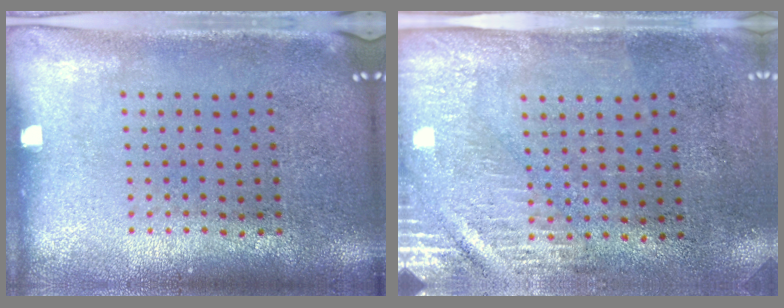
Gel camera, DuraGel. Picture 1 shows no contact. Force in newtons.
{"total": 2.9, "press": 2.5, "slide": 1.5}